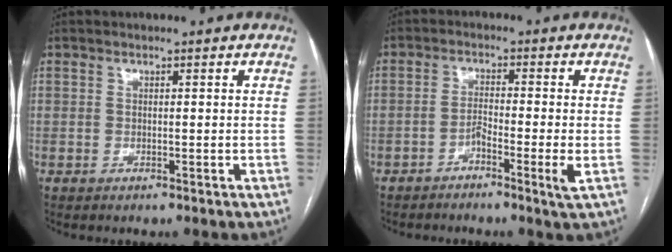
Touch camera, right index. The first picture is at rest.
{"total": 4.2, "force": [-1.9, -0.3, 3.8], "torque": [-0.072, 0.002, -0.034]}